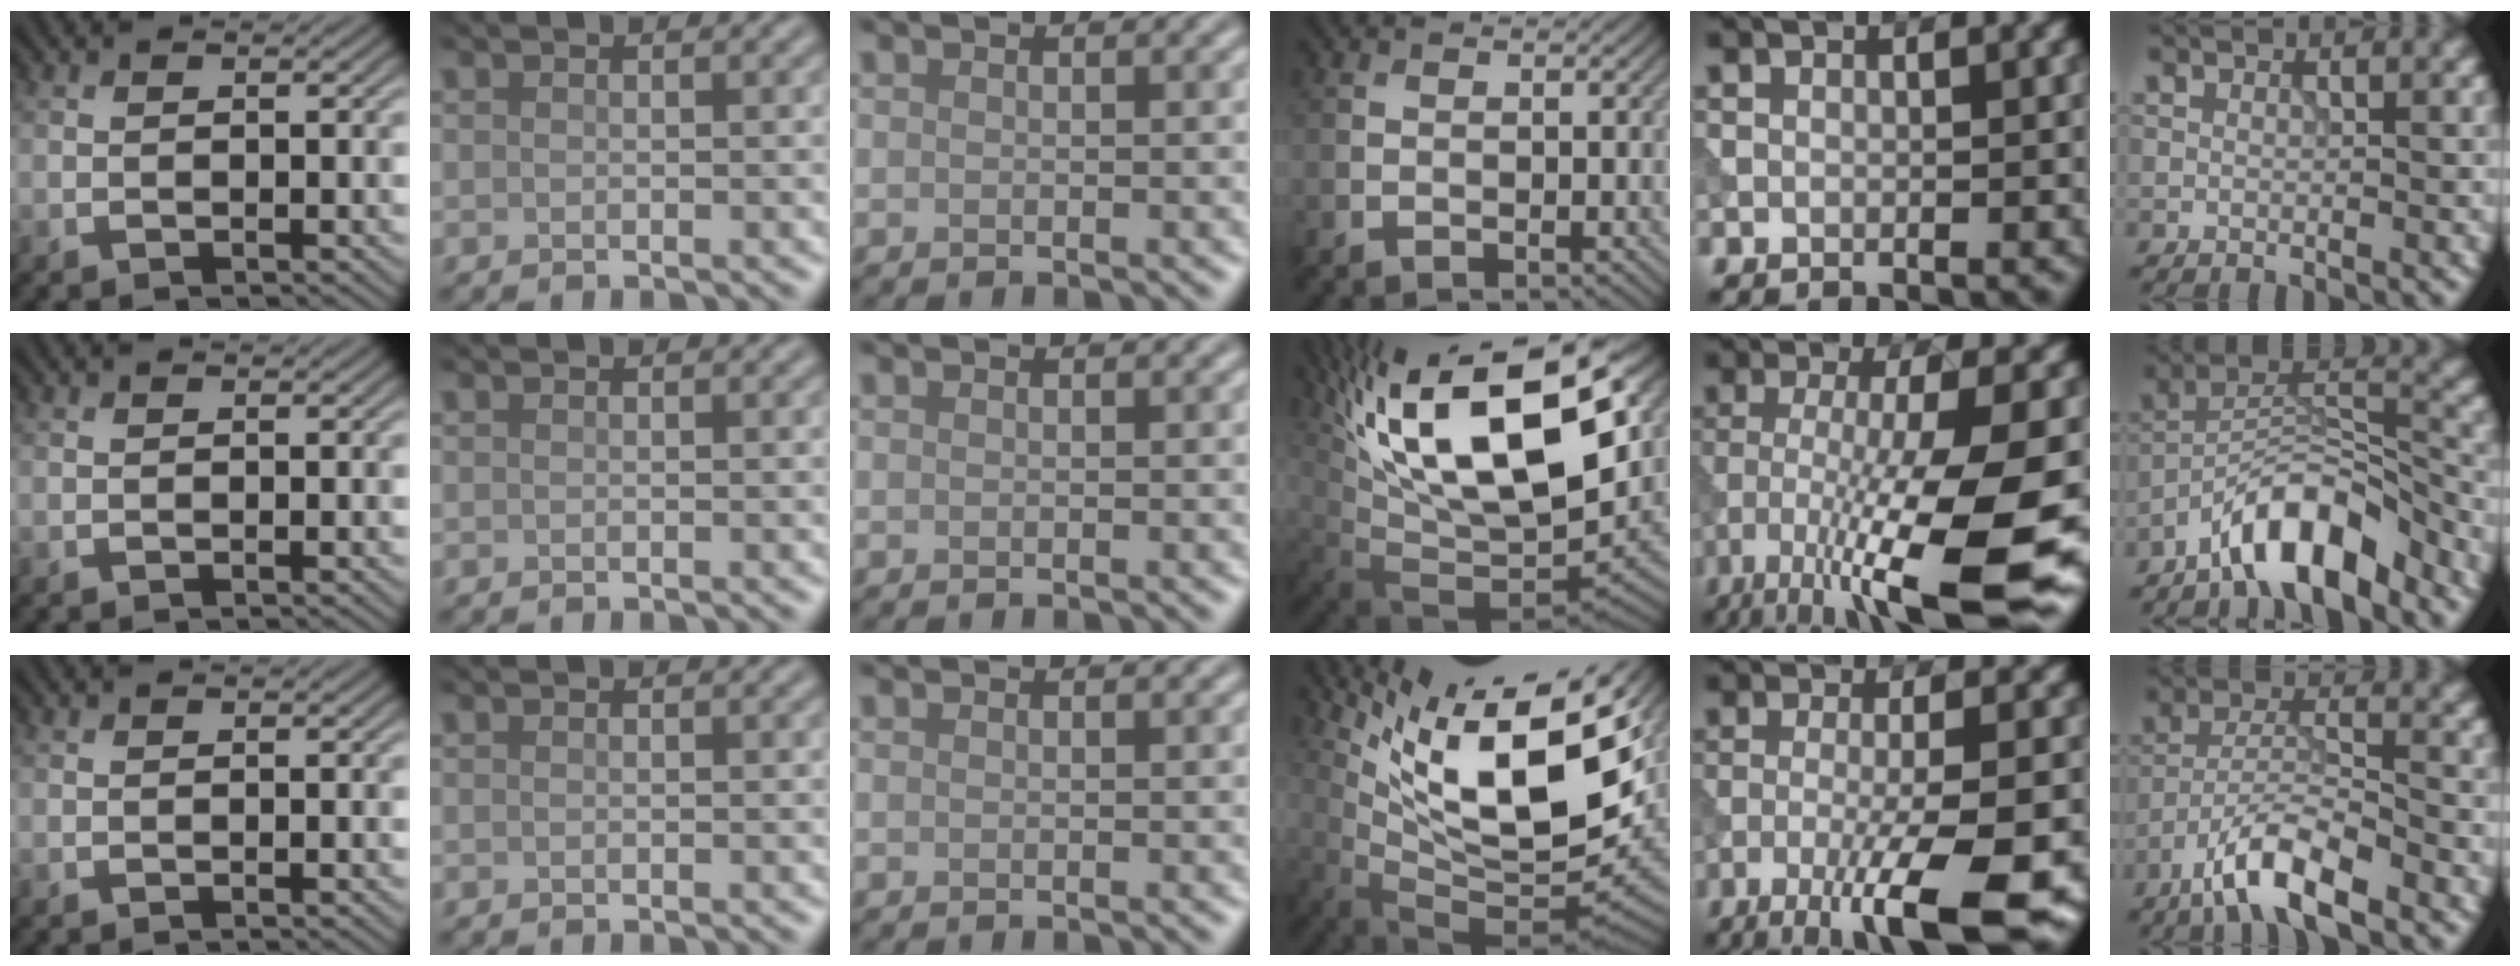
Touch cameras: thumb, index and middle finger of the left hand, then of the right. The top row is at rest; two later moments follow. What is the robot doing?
{"motion": "dispense", "object": "syringe"}